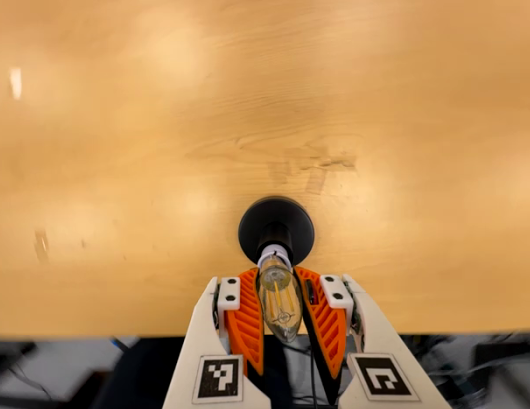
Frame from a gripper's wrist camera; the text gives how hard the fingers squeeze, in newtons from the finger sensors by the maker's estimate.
{"total": 21.8, "left": 21.6, "right": 21.9}